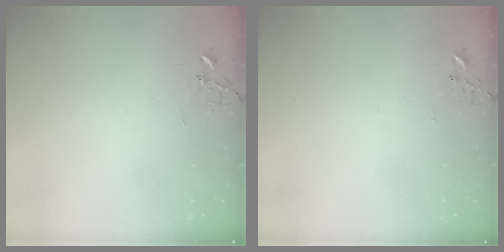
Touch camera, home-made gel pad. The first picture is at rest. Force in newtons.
{"total": 4.2, "press": 4.2, "slide": 0.3}